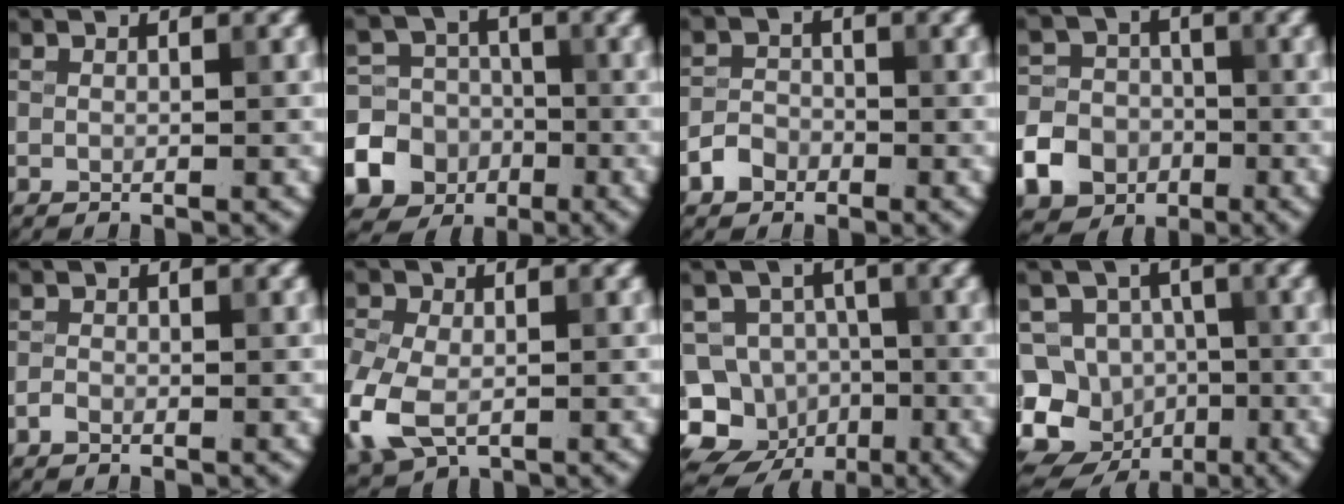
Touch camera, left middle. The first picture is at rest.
{"total": 14.4, "force": [-5.5, 13.0, 2.8], "torque": [-0.084, -0.040, -0.103]}
{"total": 2.3, "force": [-1.4, 1.6, 0.7], "torque": [-0.007, 0.007, -0.030]}
{"total": 6.7, "force": [-2.9, 5.5, 2.4], "torque": [-0.047, -0.004, -0.074]}
{"total": 0.8, "force": [-0.6, 0.4, 0.4], "torque": [-0.006, 0.000, -0.013]}
{"total": 6.6, "force": [-2.0, 4.4, 4.5], "torque": [-0.126, -0.016, -0.044]}
{"total": 11.8, "force": [-6.8, 9.5, 2.2], "torque": [-0.035, -0.010, -0.109]}
{"total": 15.2, "force": [-8.4, 12.0, 4.0], "torque": [-0.075, -0.025, -0.131]}